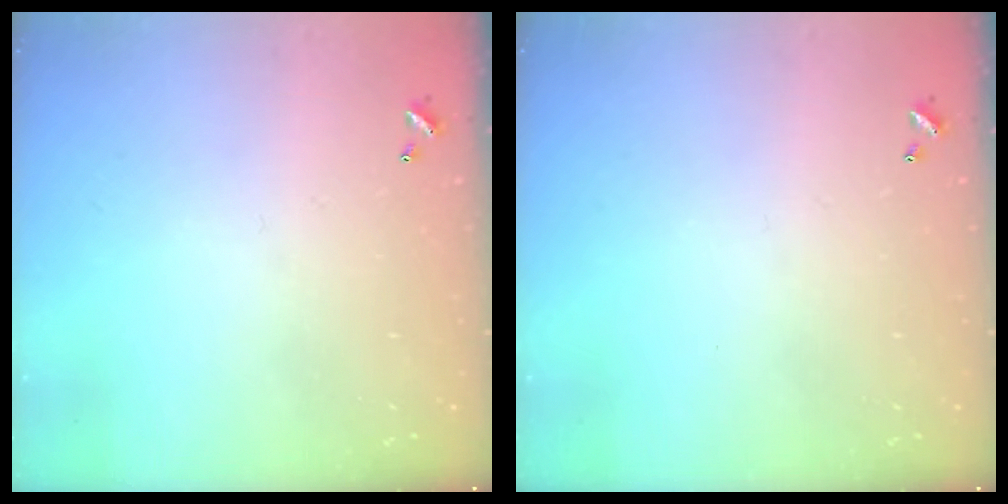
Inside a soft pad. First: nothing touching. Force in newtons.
{"total": 0.0}